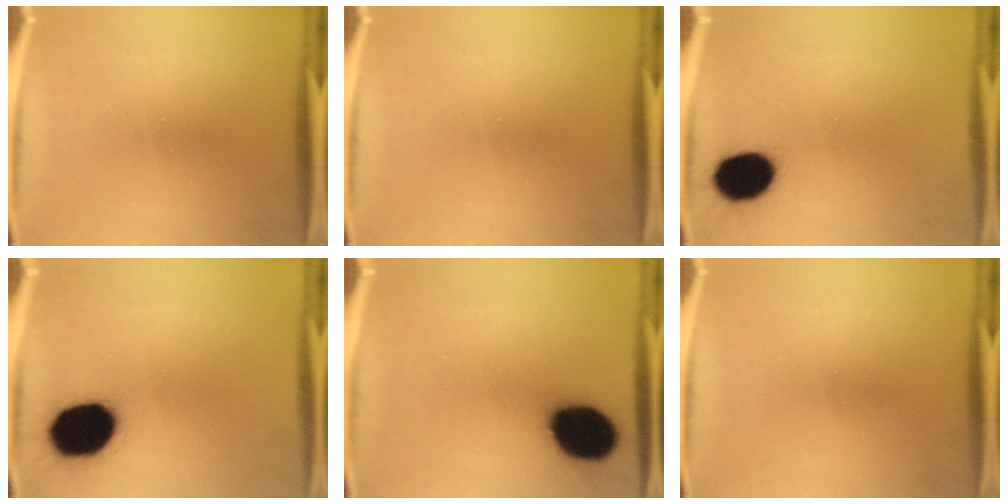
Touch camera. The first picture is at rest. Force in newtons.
{"total": 0.0}
{"total": 12.6}
{"total": 18.8}
{"total": 19.1}
{"total": 0.0}